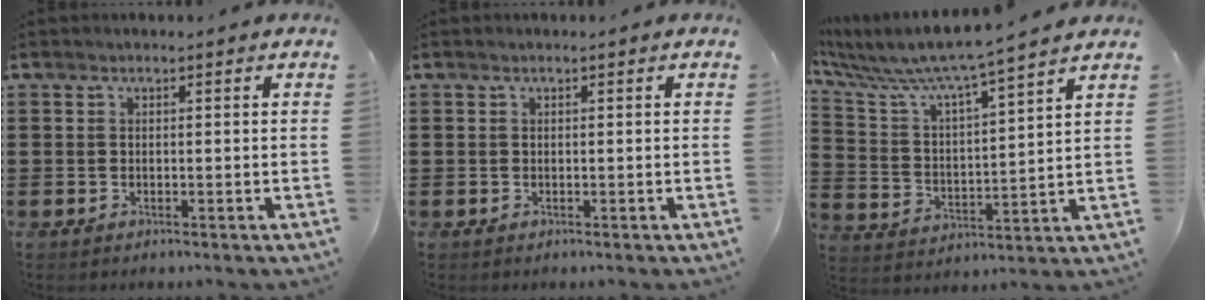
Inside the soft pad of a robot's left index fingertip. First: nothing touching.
{"total": 0.0}
{"total": 7.1, "force": [6.4, 0.2, 3.2], "torque": [-0.092, -0.043, 0.101]}